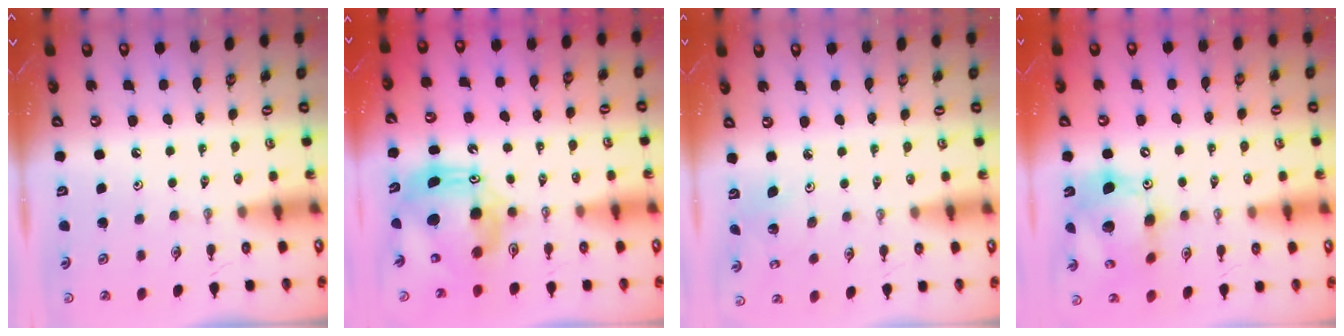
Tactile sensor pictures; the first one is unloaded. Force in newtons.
{"total": 13.8, "press": 13.8, "slide": 1.6}
{"total": 2.1, "press": 2.1, "slide": 0.1}
{"total": 15.9, "press": 15.7, "slide": 2.5}